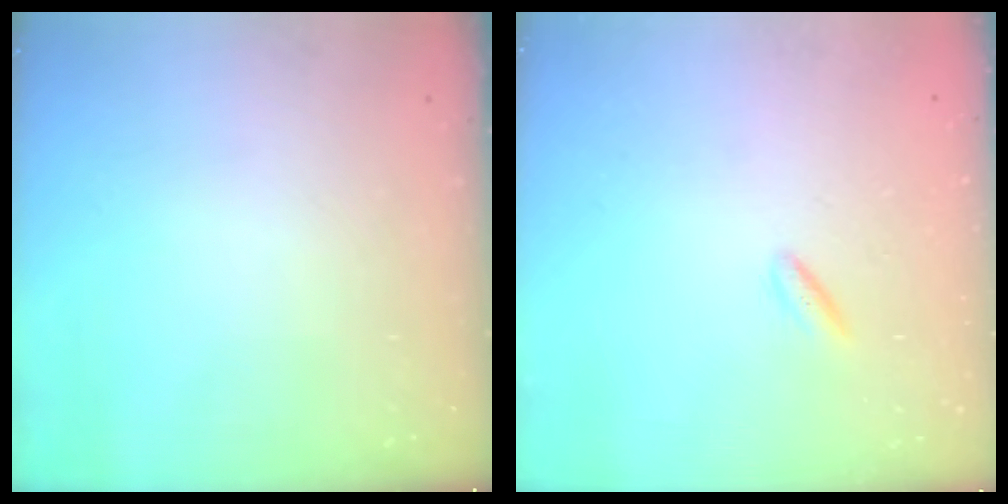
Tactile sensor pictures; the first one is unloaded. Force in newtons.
{"total": 1.8, "press": 1.6, "slide": 0.8}